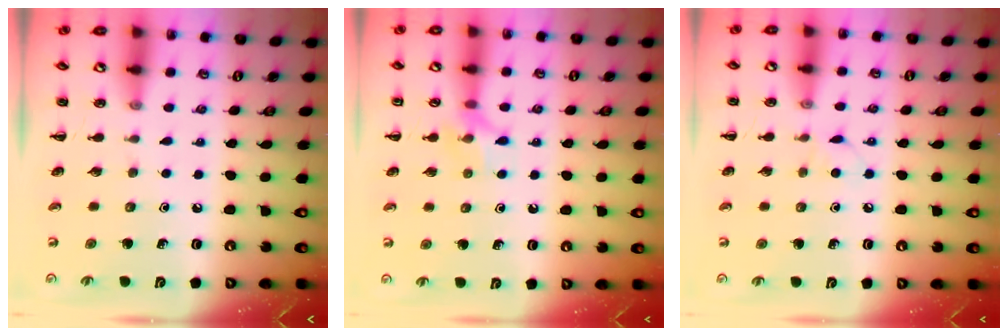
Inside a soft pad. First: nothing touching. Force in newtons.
{"total": 7.8, "press": 7.7, "slide": 0.9}
{"total": 4.6, "press": 4.4, "slide": 1.3}